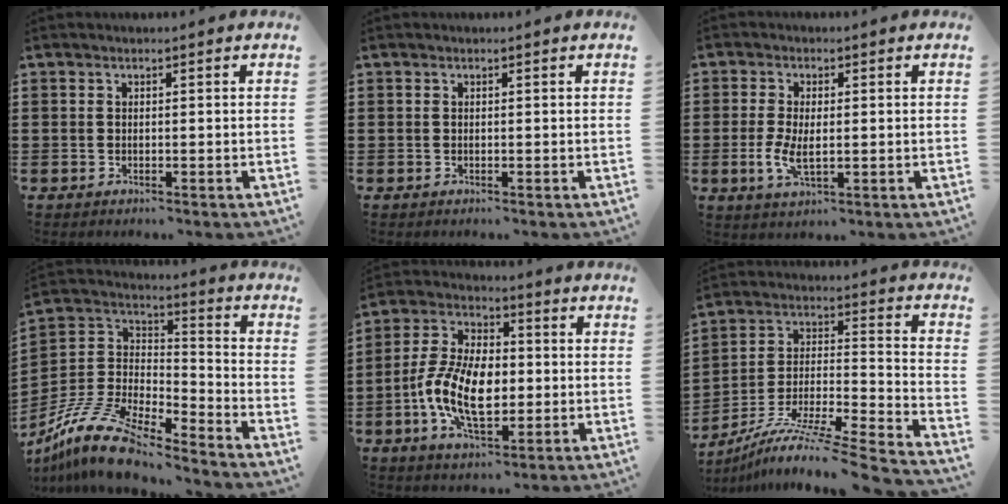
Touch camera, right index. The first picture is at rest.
{"total": 0.0}
{"total": 4.5, "force": [-0.3, 2.2, 3.9], "torque": [-0.085, -0.001, -0.008]}
{"total": 14.1, "force": [-11.8, 3.4, 6.8], "torque": [-0.149, 0.034, -0.233]}
{"total": 11.2, "force": [-2.1, 6.3, 9.0], "torque": [-0.210, 0.001, -0.043]}
{"total": 9.2, "force": [-7.6, 0.0, 5.1], "torque": [-0.090, -0.007, -0.155]}